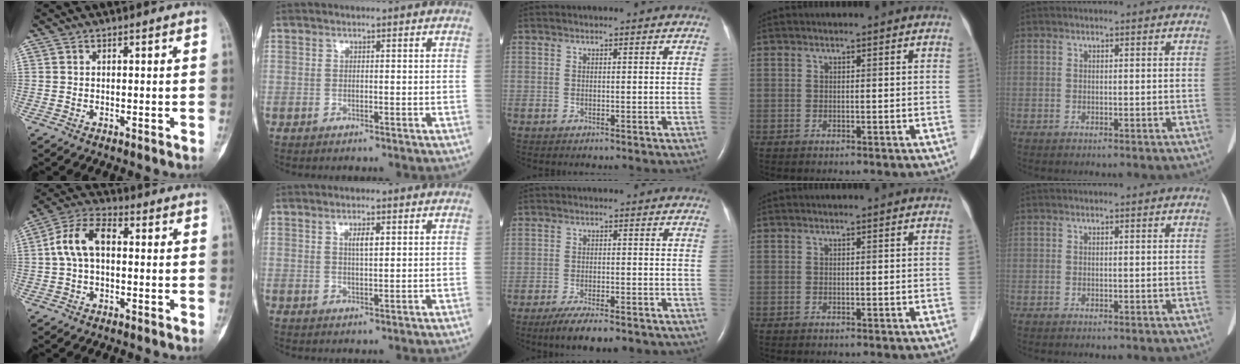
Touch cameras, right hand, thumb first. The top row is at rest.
{"thumb": {"total": 8.6, "force": [0.3, 5.0, 7.0], "torque": [-0.137, 0.027, -0.002]}, "index": {"total": 2.5, "force": [1.0, 0.5, 2.3], "torque": [-0.042, -0.001, 0.016]}, "middle": {"total": 9.3, "force": [-7.2, 2.2, 5.5], "torque": [-0.081, -0.013, -0.103]}}